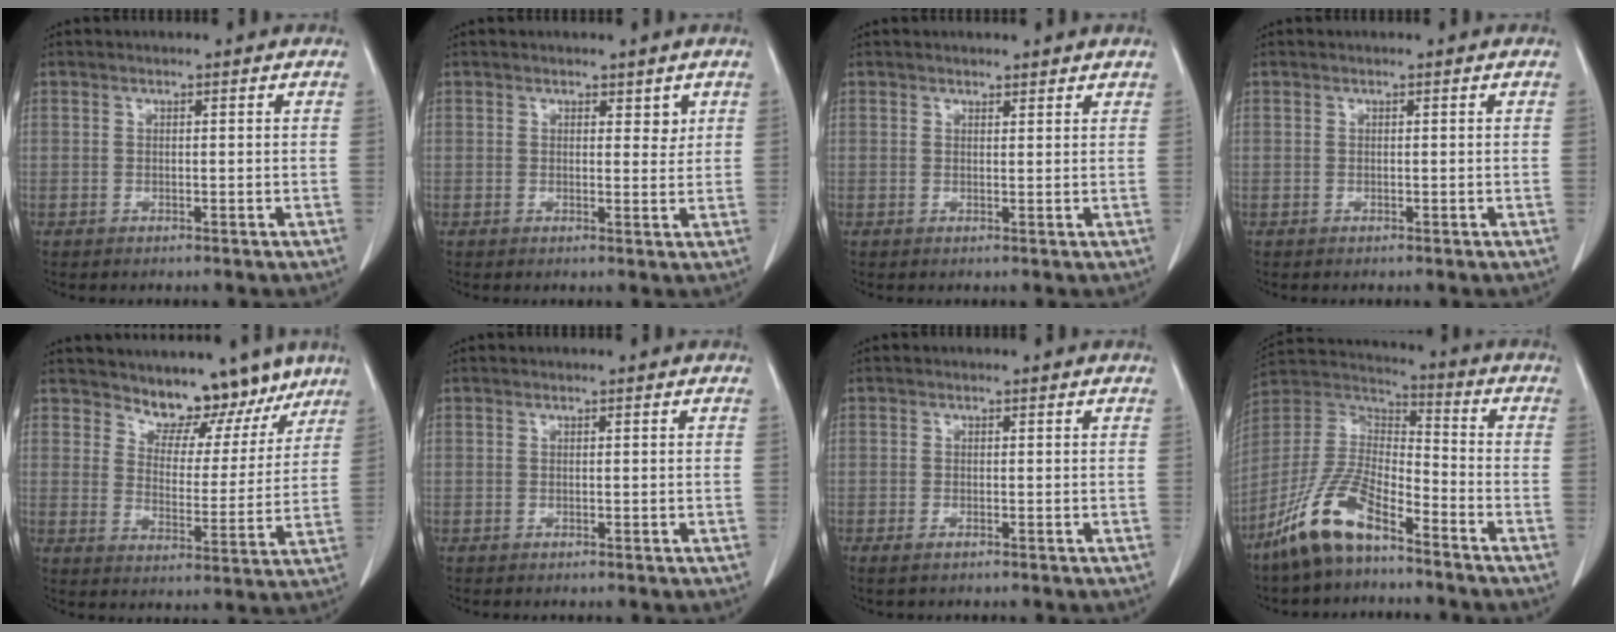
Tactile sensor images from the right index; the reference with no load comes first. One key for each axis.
{"total": 2.0, "fx": 1.3, "fy": 1.2, "fz": 1.0, "tx": -0.006, "ty": -0.007, "tz": 0.018}
{"total": 1.8, "fx": 1.7, "fy": 0.6, "fz": 0.3, "tx": -0.002, "ty": 0.005, "tz": 0.021}
{"total": 0.0}
{"total": 9.8, "fx": 8.4, "fy": 4.2, "fz": 2.8, "tx": -0.024, "ty": -0.007, "tz": 0.117}
{"total": 0.0}
{"total": 1.0, "fx": -0.7, "fy": 0.3, "fz": 0.6, "tx": -0.009, "ty": -0.001, "tz": -0.008}
{"total": 13.2, "fx": -9.1, "fy": 3.9, "fz": 8.6, "tx": -0.187, "ty": 0.006, "tz": -0.177}